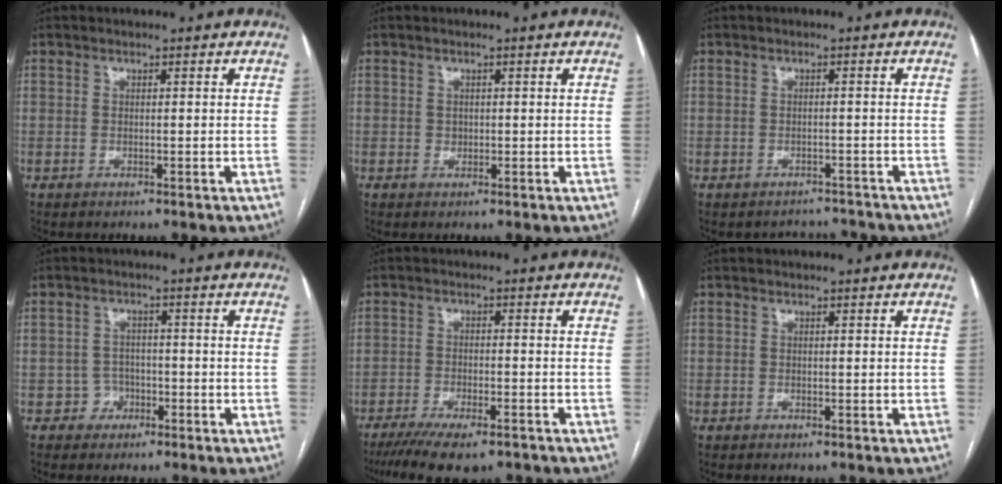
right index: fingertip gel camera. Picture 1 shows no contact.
{"total": 0.8, "force": [0.1, 0.8, 0.3], "torque": [-0.002, 0.002, 0.002]}
{"total": 3.5, "force": [-3.0, 1.4, -1.0], "torque": [0.010, 0.018, -0.040]}
{"total": 2.8, "force": [-1.2, 2.5, -0.1], "torque": [0.013, 0.013, -0.020]}
{"total": 11.1, "force": [-8.6, 3.0, 6.5], "torque": [-0.097, -0.015, -0.129]}
{"total": 0.0}